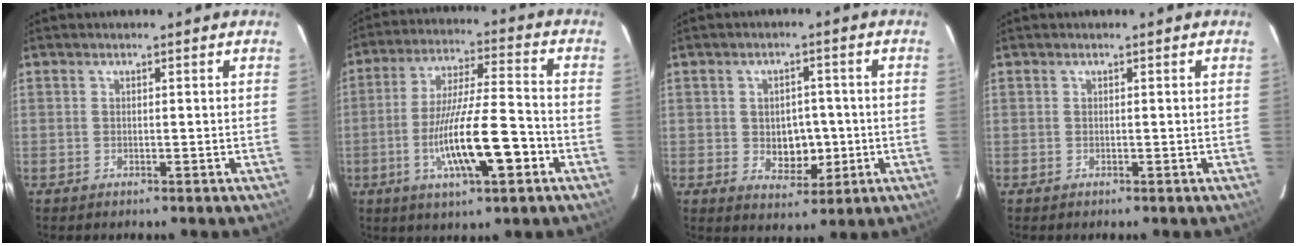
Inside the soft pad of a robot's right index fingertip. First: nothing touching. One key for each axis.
{"total": 14.0, "fx": -4.8, "fy": 2.0, "fz": 13.0, "tx": -0.239, "ty": -0.005, "tz": -0.081}
{"total": 6.0, "fx": -0.7, "fy": 4.1, "fz": 4.3, "tx": -0.056, "ty": 0.005, "tz": 0.000}
{"total": 0.0}